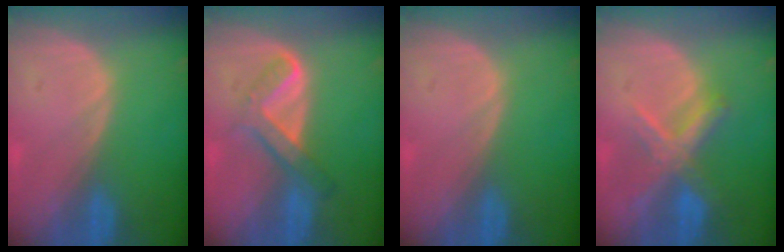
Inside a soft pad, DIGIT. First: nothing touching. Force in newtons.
{"total": 5.8, "press": 5.2, "slide": 2.5}
{"total": 0.0}
{"total": 7.3, "press": 6.2, "slide": 4.0}